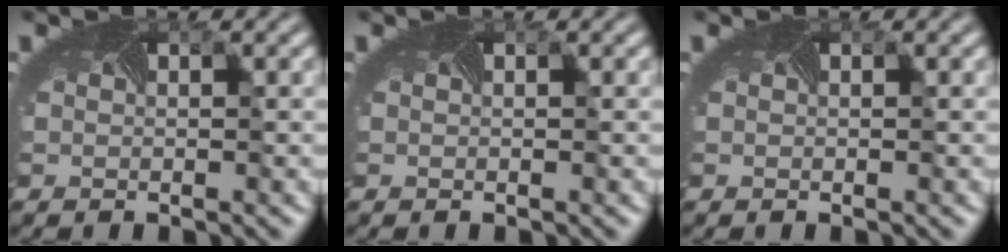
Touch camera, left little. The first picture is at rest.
{"total": 0.0}
{"total": 0.0}